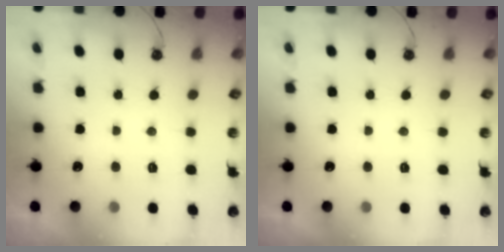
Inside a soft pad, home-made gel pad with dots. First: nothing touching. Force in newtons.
{"total": 0.0}